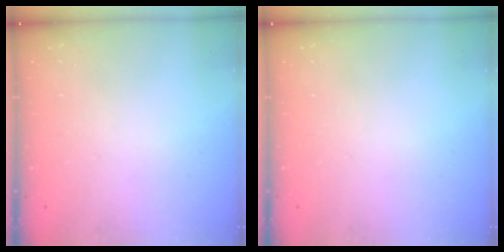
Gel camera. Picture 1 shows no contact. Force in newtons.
{"total": 0.0}